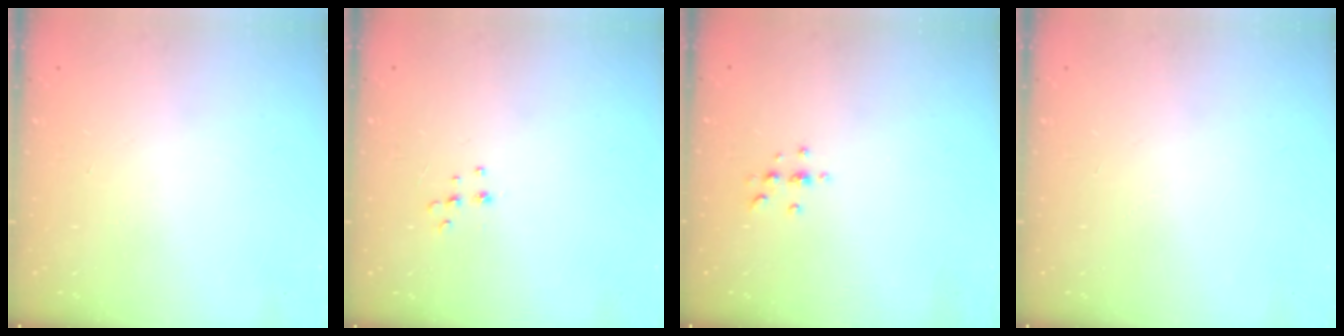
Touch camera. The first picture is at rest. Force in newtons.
{"total": 5.6, "press": 5.6, "slide": 0.6}
{"total": 2.7, "press": 2.7, "slide": 0.3}
{"total": 0.0}